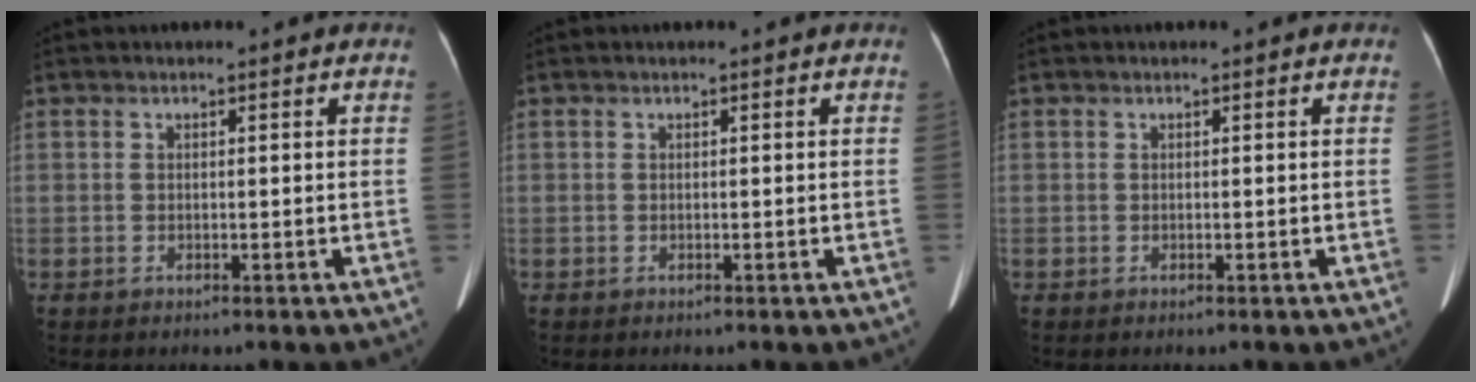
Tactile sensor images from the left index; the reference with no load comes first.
{"total": 0.0}
{"total": 0.0}